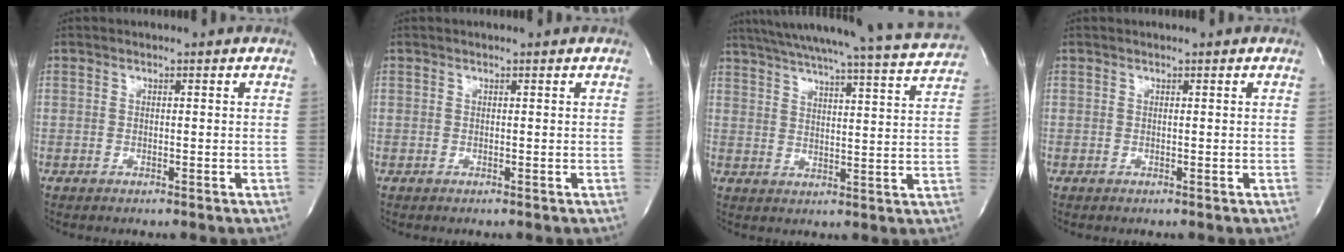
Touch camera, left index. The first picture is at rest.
{"total": 0.0}
{"total": 23.8, "force": [22.1, 0.4, 9.0], "torque": [-0.149, -0.040, 0.279]}
{"total": 0.0}